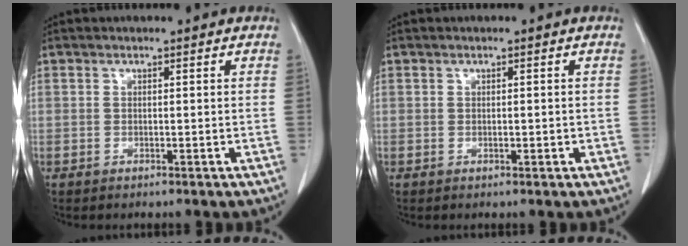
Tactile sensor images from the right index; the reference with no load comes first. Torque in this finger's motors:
{"motor_torque": [-0.14, 0.24, 0.00, 0.00]}